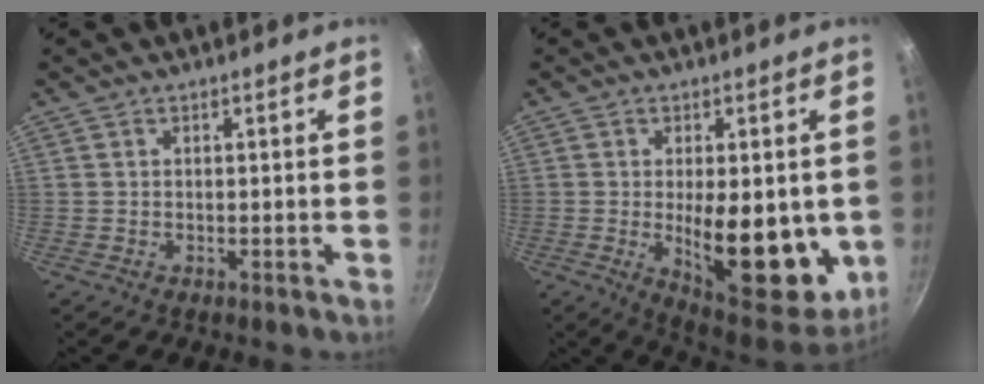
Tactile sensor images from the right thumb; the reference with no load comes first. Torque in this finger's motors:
{"motor_torque": [2.32, 2.25, 1.91, -0.34, 0.16]}